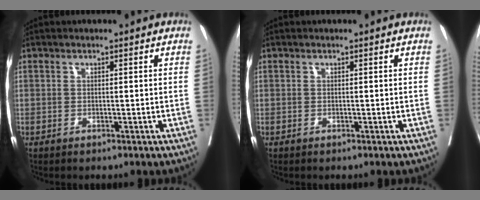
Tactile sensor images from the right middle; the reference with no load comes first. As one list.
[{"total": 0.0}]